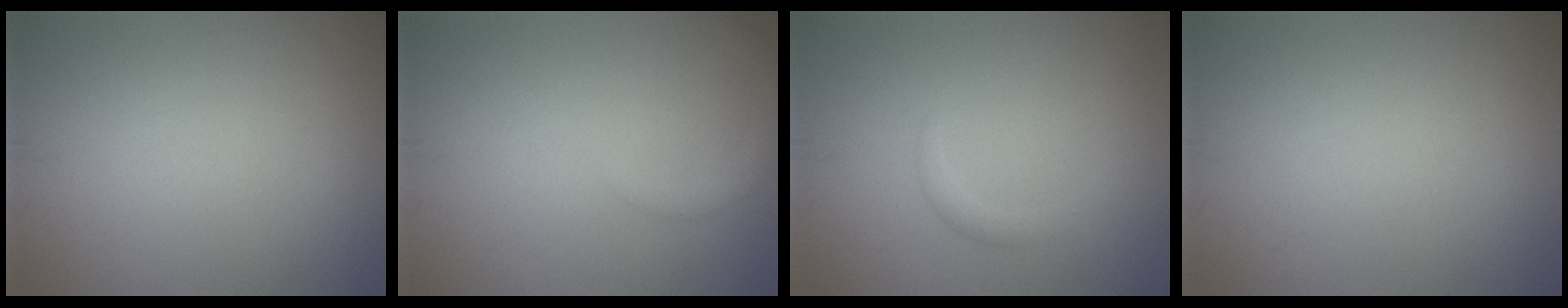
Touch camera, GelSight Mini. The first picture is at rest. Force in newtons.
{"total": 1.6, "press": 1.6, "slide": 0.2}
{"total": 1.0, "press": 1.0, "slide": 0.1}
{"total": 0.0}